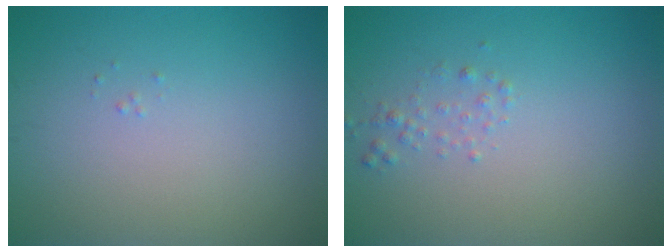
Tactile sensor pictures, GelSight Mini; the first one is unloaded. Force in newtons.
{"total": 1.0, "press": 1.0, "slide": 0.1}